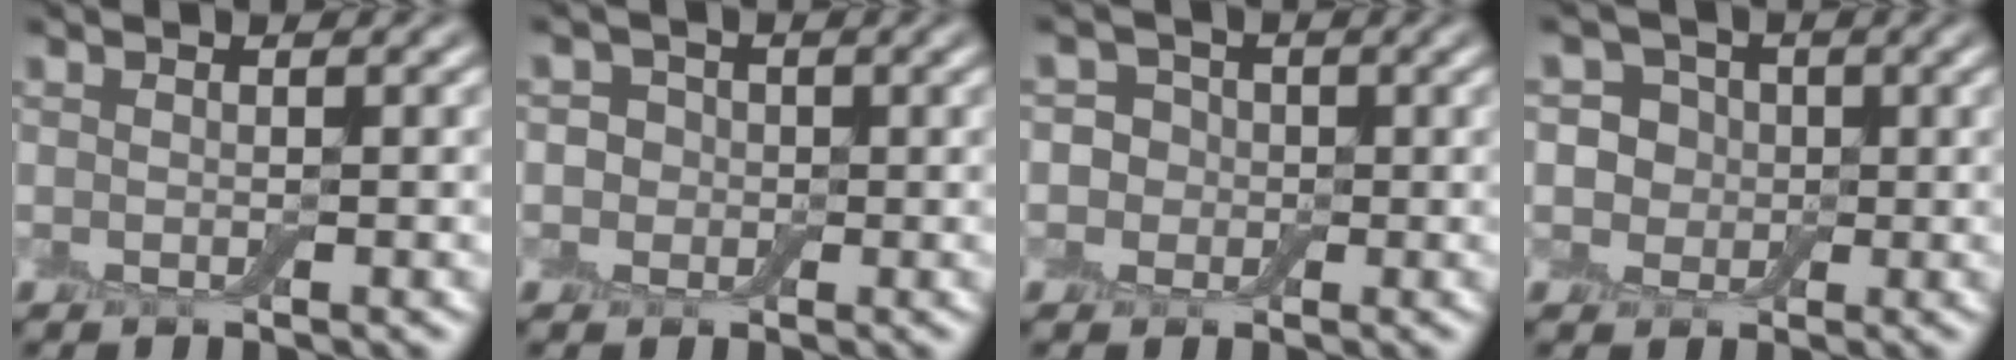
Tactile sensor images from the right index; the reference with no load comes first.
{"total": 3.0, "force": [0.5, 2.8, 1.0], "torque": [0.011, 0.017, -0.019]}
{"total": 3.7, "force": [0.3, 3.5, 1.1], "torque": [0.017, 0.023, -0.028]}
{"total": 4.5, "force": [1.0, 4.1, 1.6], "torque": [-0.010, 0.019, -0.008]}